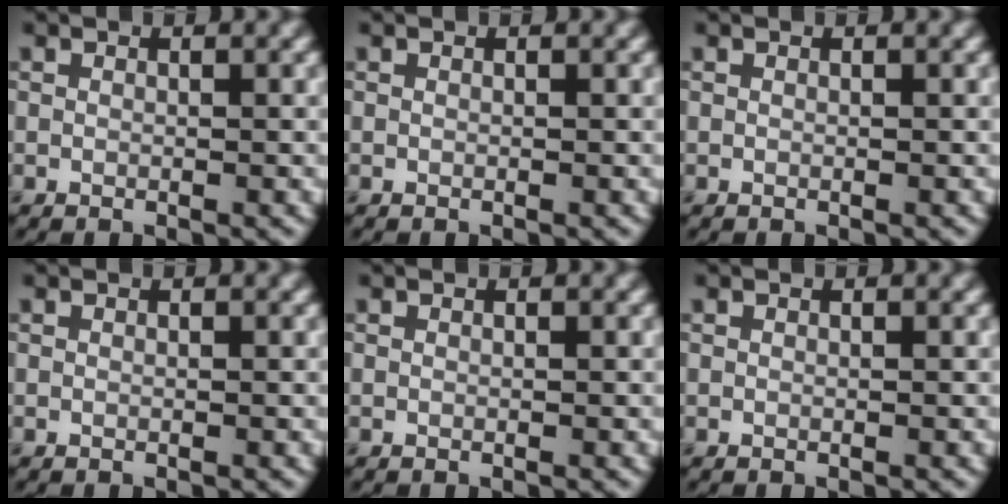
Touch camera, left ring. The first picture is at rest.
{"total": 0.0}
{"total": 0.0}
{"total": 0.0}
{"total": 0.0}
{"total": 0.0}